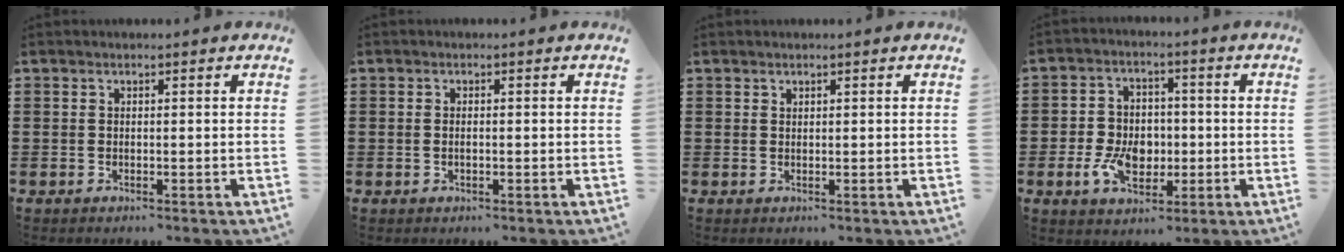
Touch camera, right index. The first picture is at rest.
{"total": 0.8, "force": [-0.1, 0.3, 0.7], "torque": [-0.016, -0.002, -0.002]}
{"total": 0.5, "force": [0.4, 0.3, 0.0], "torque": [-0.001, 0.002, 0.008]}
{"total": 7.3, "force": [-1.5, 5.1, 5.0], "torque": [-0.113, 0.010, -0.029]}